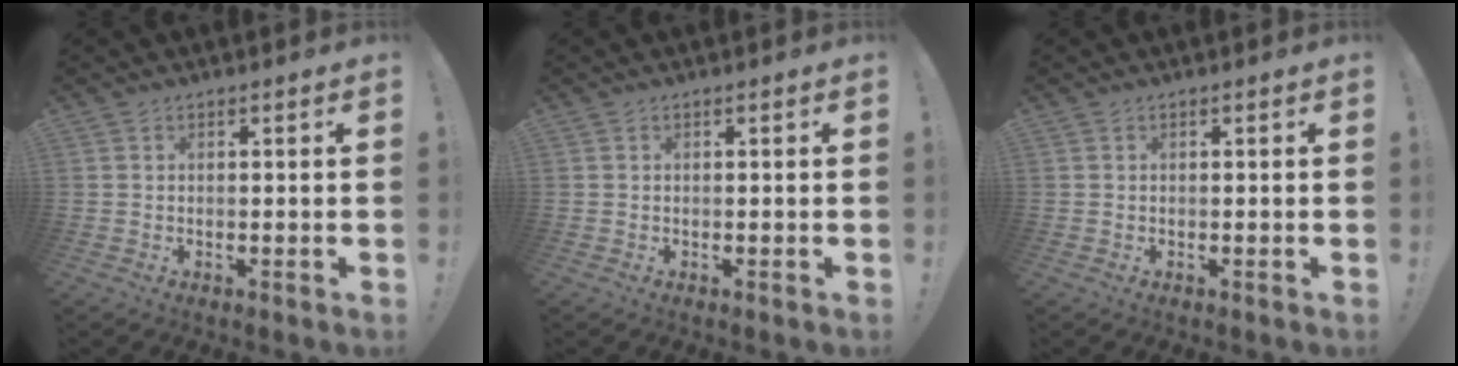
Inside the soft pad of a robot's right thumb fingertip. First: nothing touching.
{"total": 0.0}
{"total": 0.0}